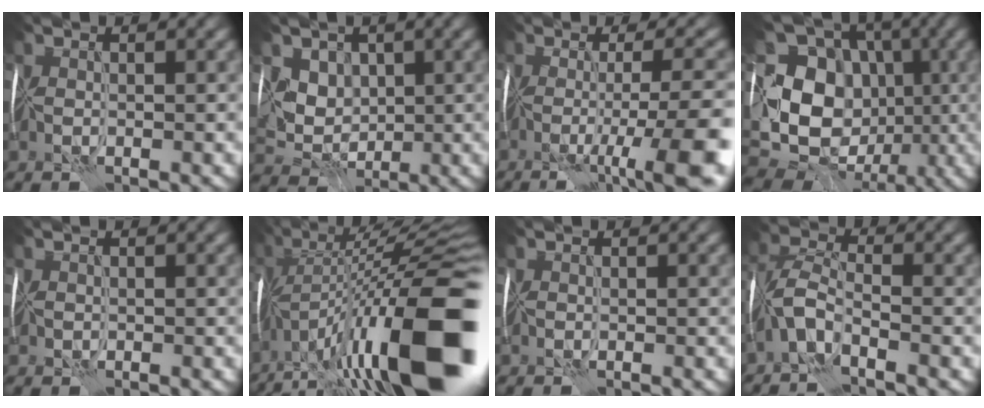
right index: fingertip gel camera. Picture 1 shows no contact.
{"total": 4.4, "force": [1.3, 3.7, 2.1], "torque": [-0.039, -0.004, 0.031]}
{"total": 10.0, "force": [-3.7, 2.0, 9.1], "torque": [-0.129, -0.006, -0.053]}
{"total": 13.1, "force": [-1.0, 10.8, 7.4], "torque": [-0.143, -0.003, -0.023]}
{"total": 1.0, "force": [-0.3, 0.6, 0.8], "torque": [-0.011, -0.004, -0.001]}
{"total": 19.0, "force": [-7.2, 5.2, 16.8], "torque": [-0.268, 0.035, -0.130]}
{"total": 0.0}
{"total": 3.9, "force": [-2.5, 1.2, 2.6], "torque": [-0.060, 0.006, -0.063]}